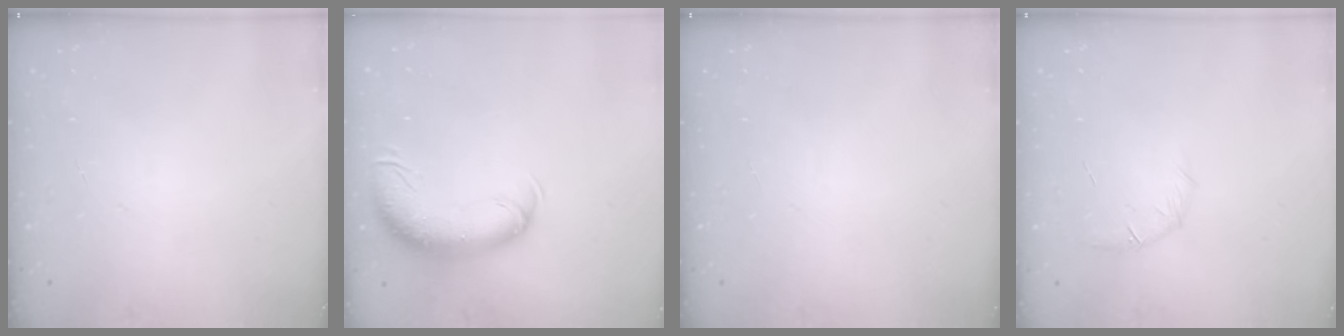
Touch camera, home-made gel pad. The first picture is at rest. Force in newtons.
{"total": 11.9, "press": 11.6, "slide": 2.7}
{"total": 0.0}
{"total": 6.3, "press": 6.1, "slide": 1.5}